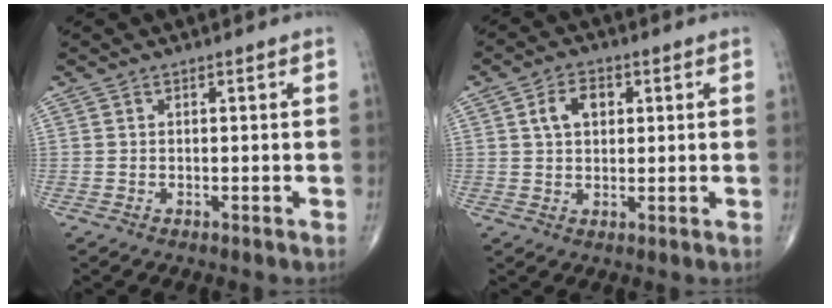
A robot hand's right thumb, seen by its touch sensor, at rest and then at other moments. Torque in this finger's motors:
{"motor_torque": [-0.75, 0.36, 0.56, 0.24, 0.06]}